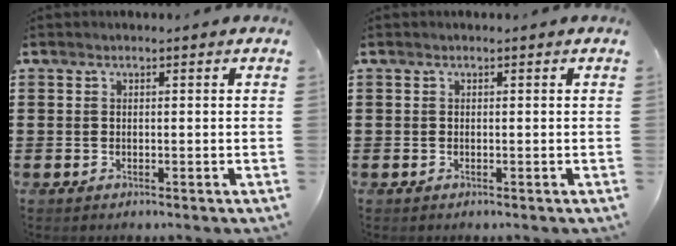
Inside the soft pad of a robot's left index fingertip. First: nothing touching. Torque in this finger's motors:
{"motor_torque": [0.00, 0.00, 0.00, -0.01]}